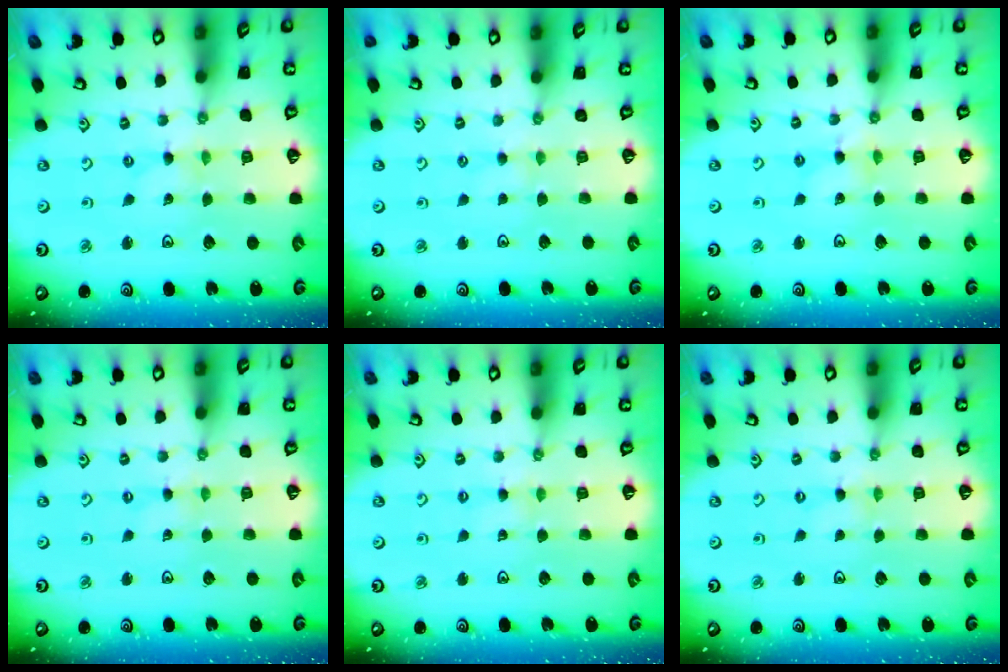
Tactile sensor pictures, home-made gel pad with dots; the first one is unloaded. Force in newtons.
{"total": 1.8, "press": 1.7, "slide": 0.4}
{"total": 2.0, "press": 2.0, "slide": 0.3}
{"total": 0.0}
{"total": 2.0, "press": 2.0, "slide": 0.4}
{"total": 0.6, "press": 0.6, "slide": 0.2}